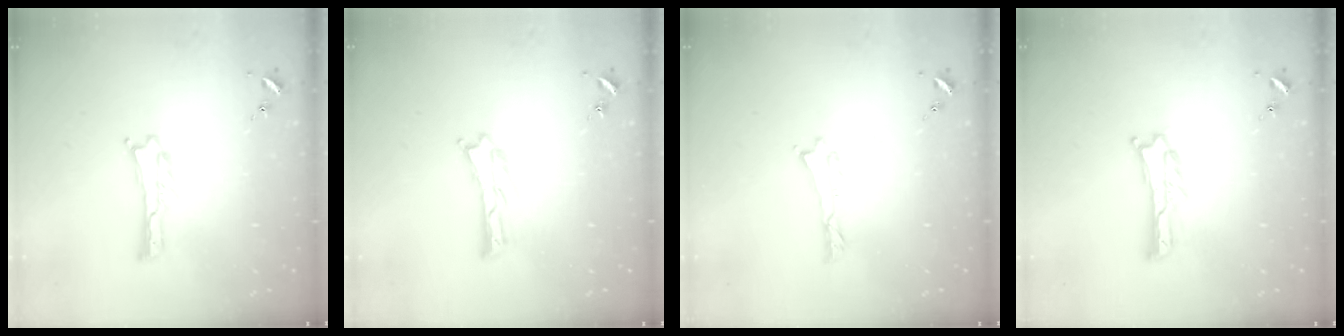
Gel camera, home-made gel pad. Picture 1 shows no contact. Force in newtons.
{"total": 0.0}
{"total": 0.0}
{"total": 1.0, "press": 1.0, "slide": 0.2}